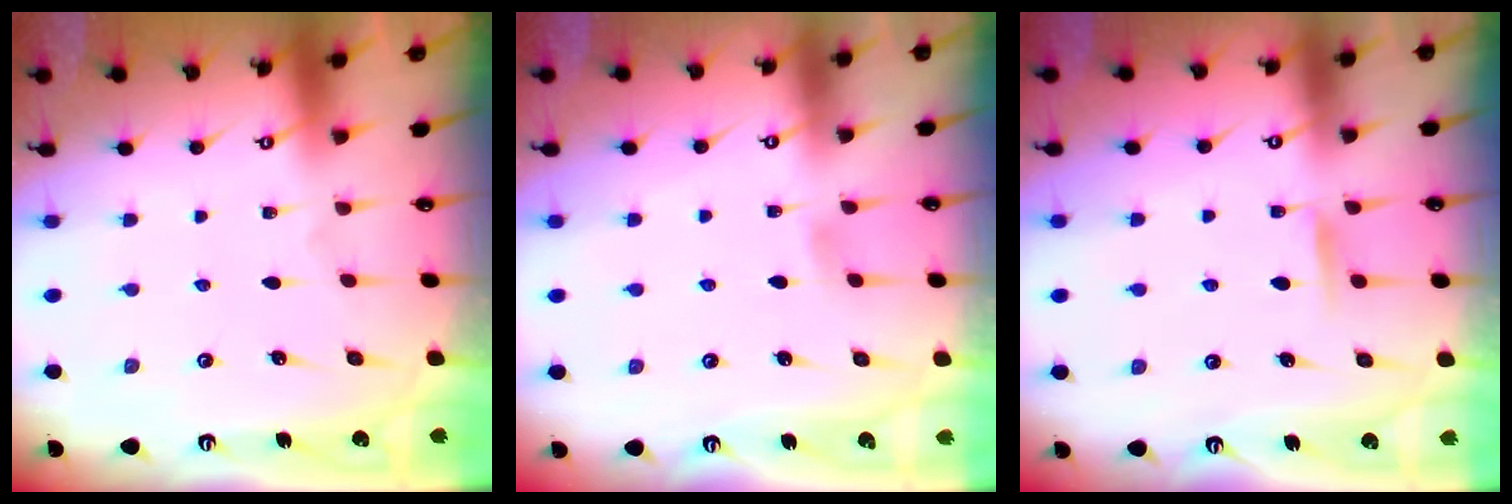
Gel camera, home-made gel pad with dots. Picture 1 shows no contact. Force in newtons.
{"total": 2.9, "press": 2.9, "slide": 0.5}
{"total": 6.6, "press": 6.5, "slide": 0.9}